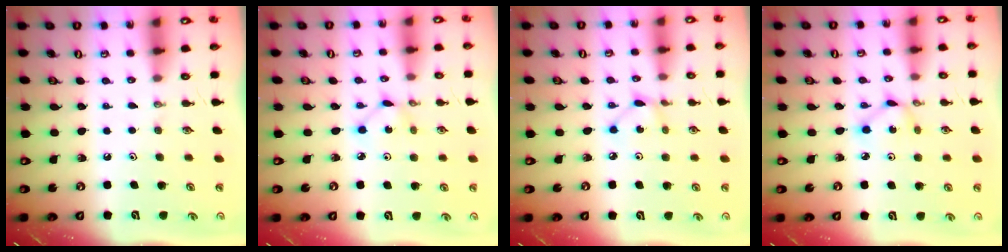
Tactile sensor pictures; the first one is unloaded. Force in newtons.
{"total": 2.5, "press": 2.5, "slide": 0.2}
{"total": 2.5, "press": 2.5, "slide": 0.1}
{"total": 2.8, "press": 2.8, "slide": 0.1}